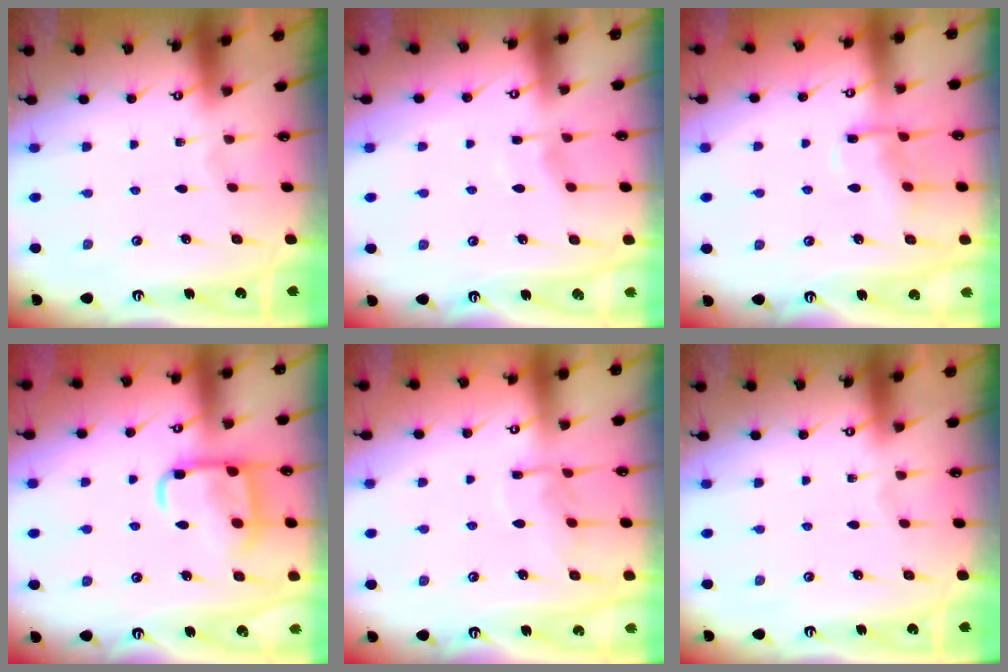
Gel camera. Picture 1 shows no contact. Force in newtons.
{"total": 3.8, "press": 3.8, "slide": 0.5}
{"total": 8.2, "press": 8.1, "slide": 0.6}
{"total": 12.6, "press": 12.6, "slide": 0.9}
{"total": 7.1, "press": 7.1, "slide": 0.5}
{"total": 0.0}